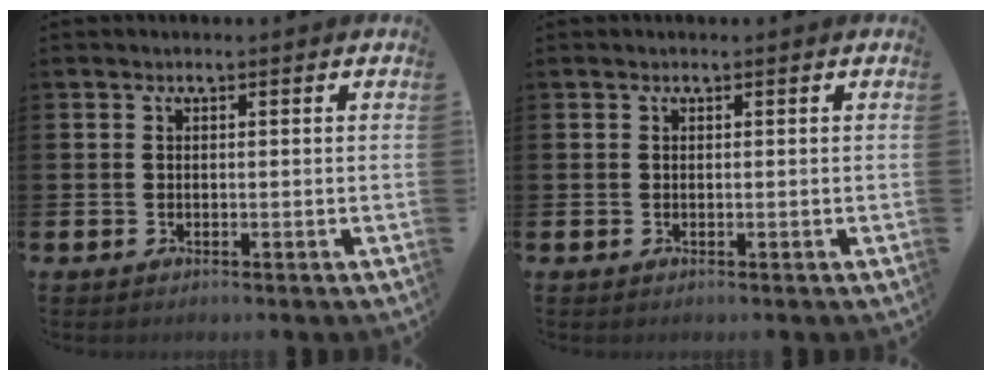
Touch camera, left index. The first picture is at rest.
{"total": 0.0}